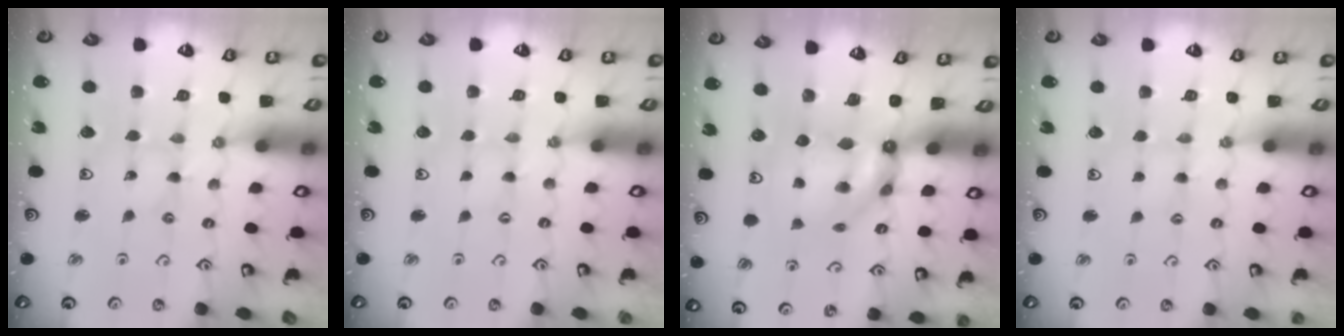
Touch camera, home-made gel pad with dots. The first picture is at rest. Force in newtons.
{"total": 0.0}
{"total": 7.7, "press": 7.6, "slide": 0.6}
{"total": 2.4, "press": 2.4, "slide": 0.4}